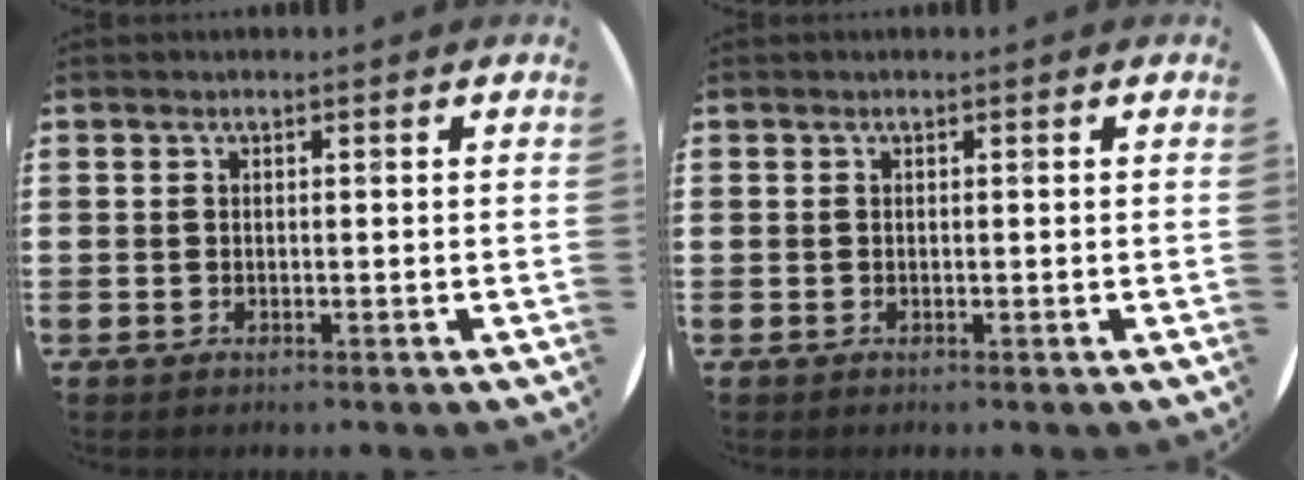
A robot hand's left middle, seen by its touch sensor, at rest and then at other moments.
{"total": 0.0}